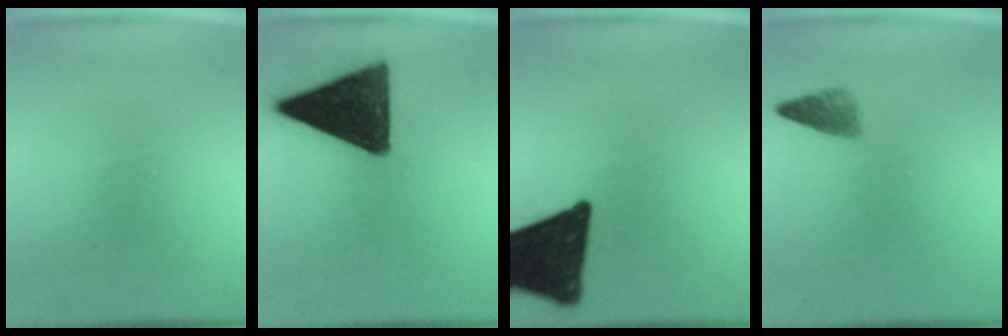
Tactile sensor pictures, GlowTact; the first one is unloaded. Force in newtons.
{"total": 15.6}
{"total": 18.1}
{"total": 2.2}